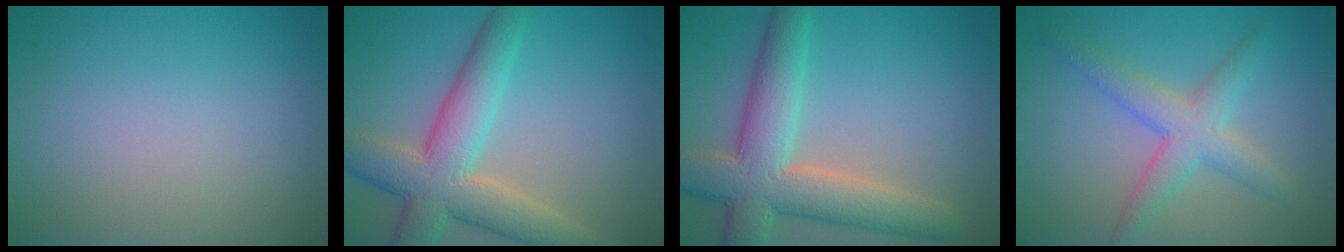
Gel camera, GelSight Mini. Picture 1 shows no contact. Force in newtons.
{"total": 7.7, "press": 7.7, "slide": 0.5}
{"total": 8.3, "press": 8.3, "slide": 0.7}
{"total": 4.1, "press": 4.1, "slide": 0.1}